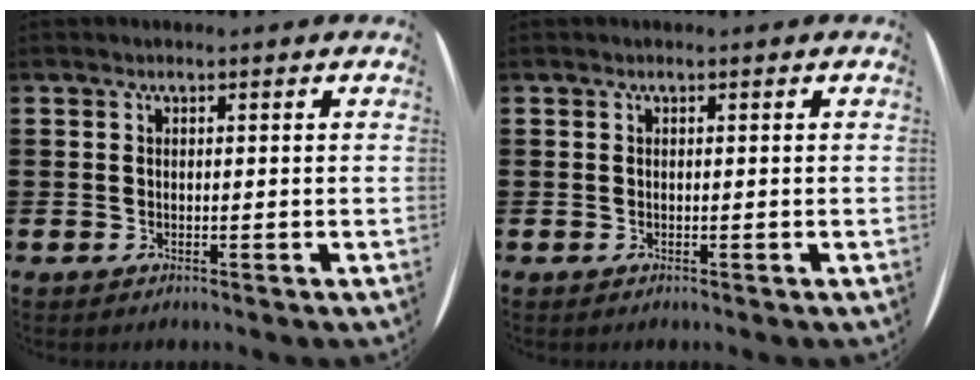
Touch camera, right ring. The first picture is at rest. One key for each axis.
{"total": 0.0}